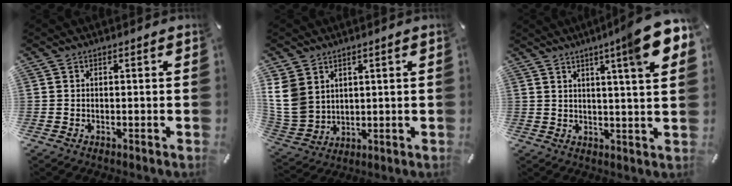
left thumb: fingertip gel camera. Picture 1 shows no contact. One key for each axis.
{"total": 10.0, "fx": 3.6, "fy": 8.4, "fz": 4.2, "tx": -0.141, "ty": -0.013, "tz": 0.068}
{"total": 12.2, "fx": 6.4, "fy": 0.1, "fz": 10.4, "tx": -0.159, "ty": -0.033, "tz": 0.094}